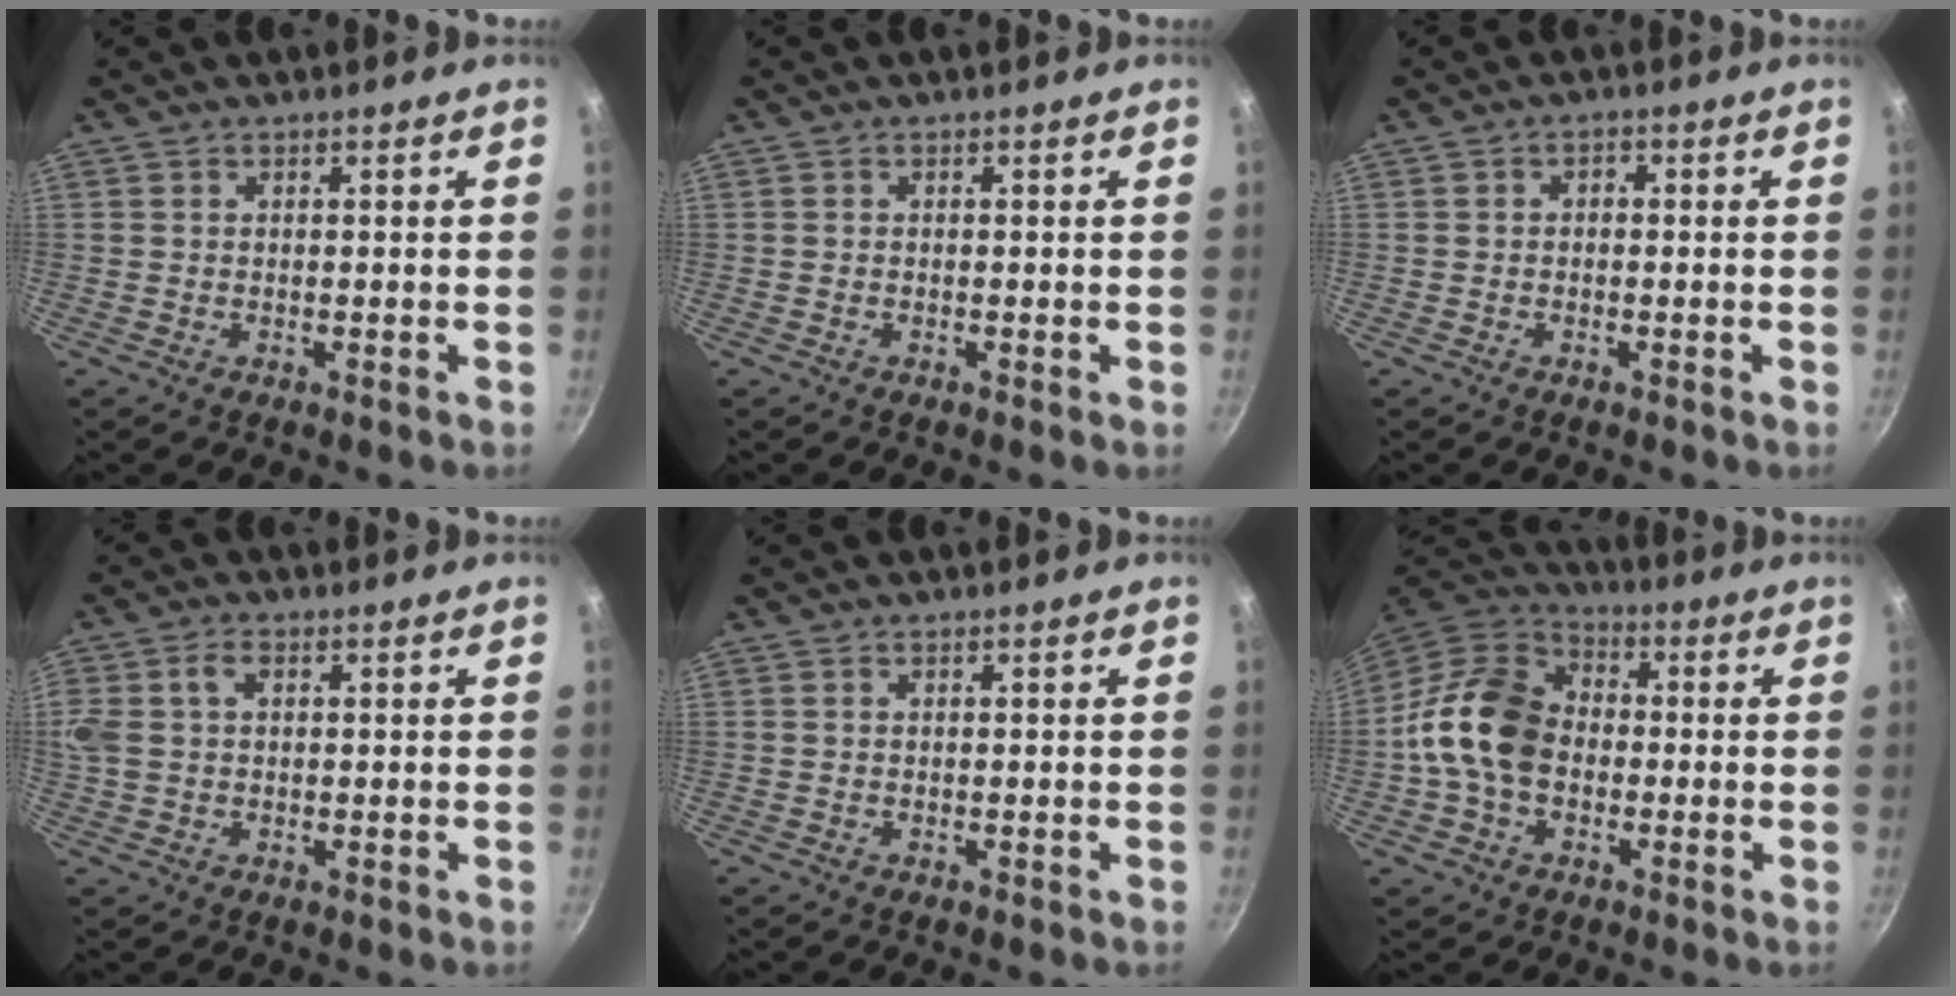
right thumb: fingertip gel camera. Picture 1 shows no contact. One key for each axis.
{"total": 0.0}
{"total": 1.4, "fx": -0.2, "fy": 1.1, "fz": 0.8, "tx": -0.013, "ty": 0.008, "tz": -0.006}
{"total": 7.1, "fx": 1.6, "fy": 5.0, "fz": 4.7, "tx": -0.095, "ty": 0.015, "tz": 0.026}
{"total": 0.0}
{"total": 15.1, "fx": -1.4, "fy": 11.3, "fz": 10.0, "tx": -0.152, "ty": 0.033, "tz": -0.043}